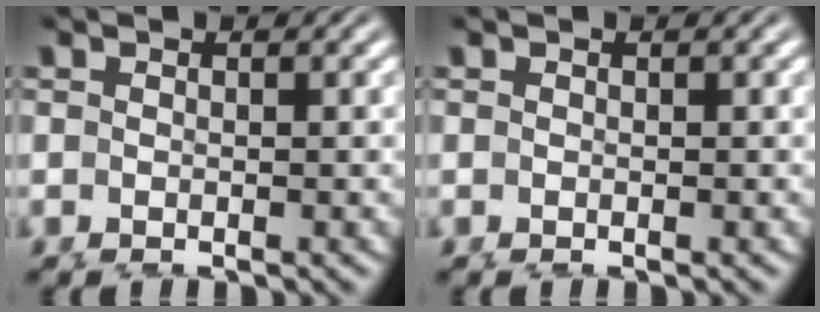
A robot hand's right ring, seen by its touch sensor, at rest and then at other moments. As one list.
[{"total": 0.0}]